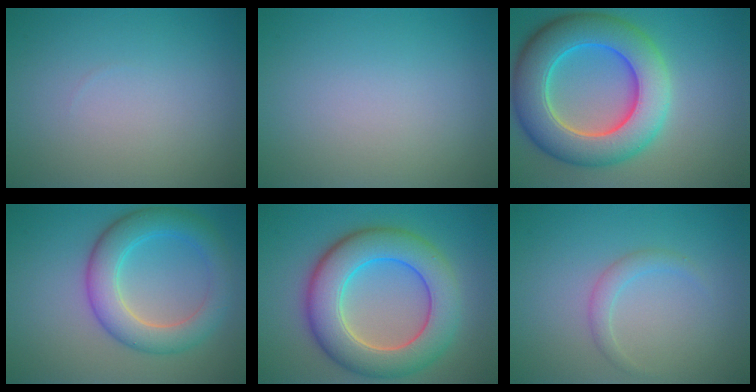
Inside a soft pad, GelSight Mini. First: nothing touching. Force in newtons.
{"total": 0.0}
{"total": 10.3, "press": 10.3, "slide": 0.6}
{"total": 5.7, "press": 5.7, "slide": 0.2}
{"total": 9.3, "press": 9.2, "slide": 0.4}
{"total": 1.4, "press": 1.4, "slide": 0.0}